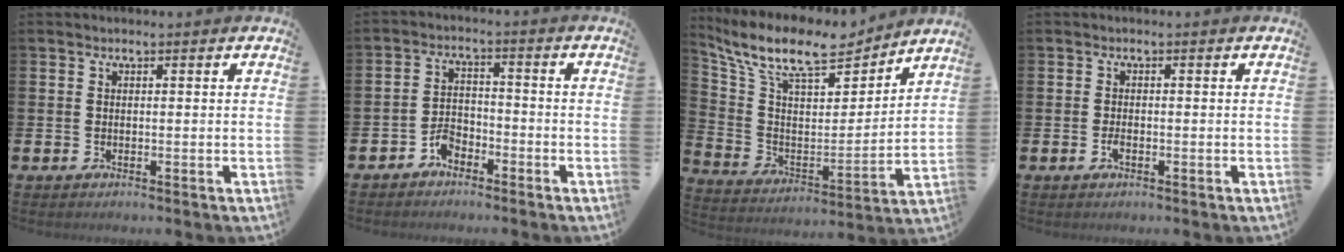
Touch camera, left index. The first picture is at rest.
{"total": 3.2, "force": [-2.7, 1.5, 0.9], "torque": [-0.023, 0.010, -0.056]}
{"total": 11.9, "force": [10.1, 3.7, 5.0], "torque": [-0.138, -0.062, 0.174]}
{"total": 1.4, "force": [-0.5, 0.6, 1.1], "torque": [-0.023, 0.001, -0.010]}